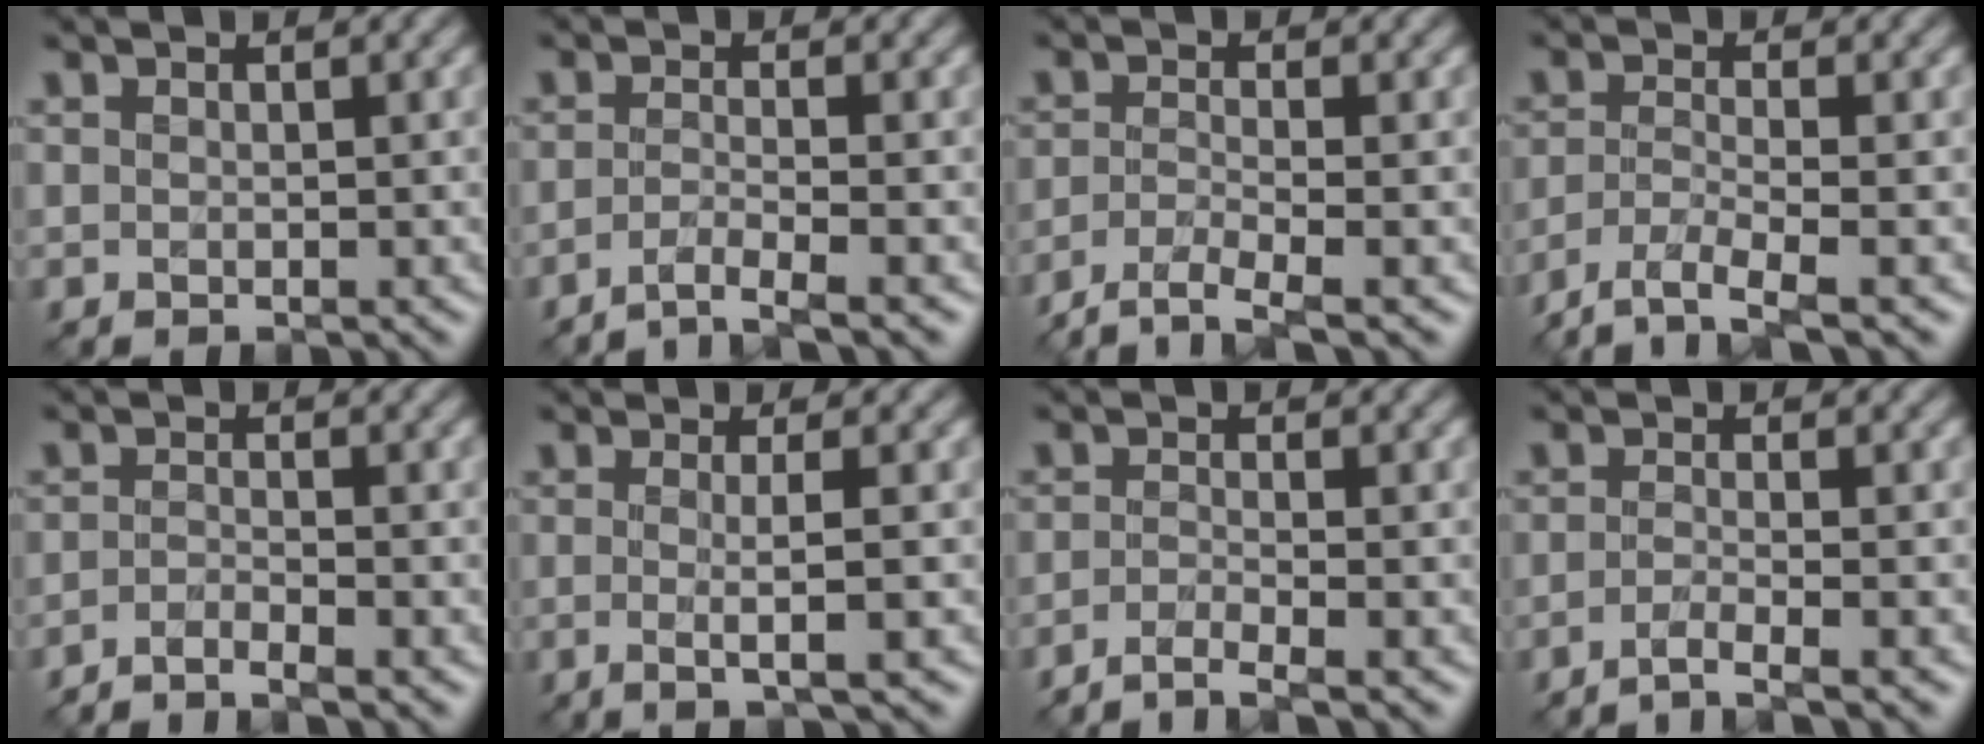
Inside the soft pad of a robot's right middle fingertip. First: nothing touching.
{"total": 2.4, "force": [-1.7, 0.3, 1.6], "torque": [-0.017, -0.001, -0.049]}
{"total": 3.5, "force": [-2.6, 0.6, 2.2], "torque": [-0.042, -0.007, -0.060]}
{"total": 4.1, "force": [-3.1, 0.8, 2.6], "torque": [-0.050, -0.010, -0.067]}
{"total": 2.0, "force": [-1.7, 0.2, 1.0], "torque": [-0.008, -0.006, -0.045]}
{"total": 2.9, "force": [-0.3, 0.6, 2.8], "torque": [-0.044, -0.008, -0.008]}
{"total": 2.2, "force": [-1.7, 0.3, 1.4], "torque": [-0.016, -0.004, -0.049]}
{"total": 2.1, "force": [-1.4, 0.4, 1.5], "torque": [-0.013, -0.002, -0.044]}